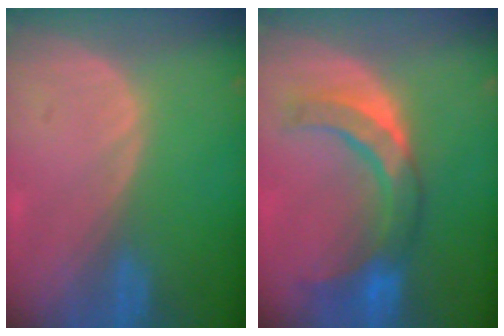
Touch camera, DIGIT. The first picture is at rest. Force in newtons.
{"total": 8.2, "press": 8.2, "slide": 0.6}